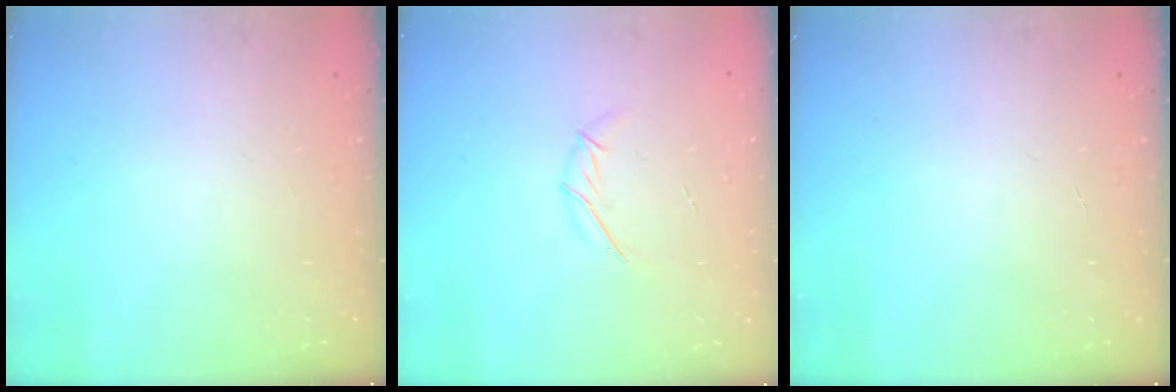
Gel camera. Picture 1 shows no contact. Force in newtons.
{"total": 5.4, "press": 5.3, "slide": 1.1}
{"total": 0.0}